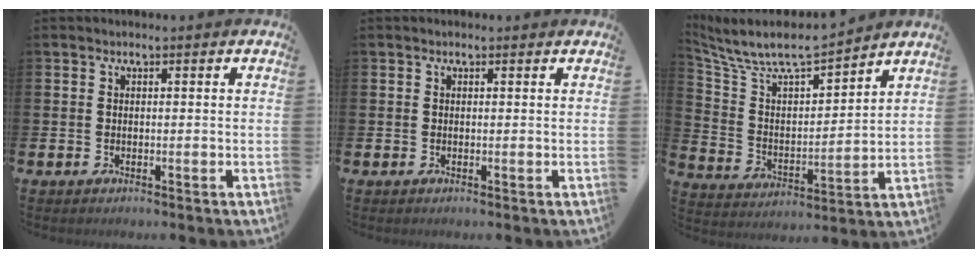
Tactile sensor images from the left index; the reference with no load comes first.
{"total": 0.0}
{"total": 8.6, "force": [7.9, 1.8, 2.8], "torque": [-0.097, -0.055, 0.137]}